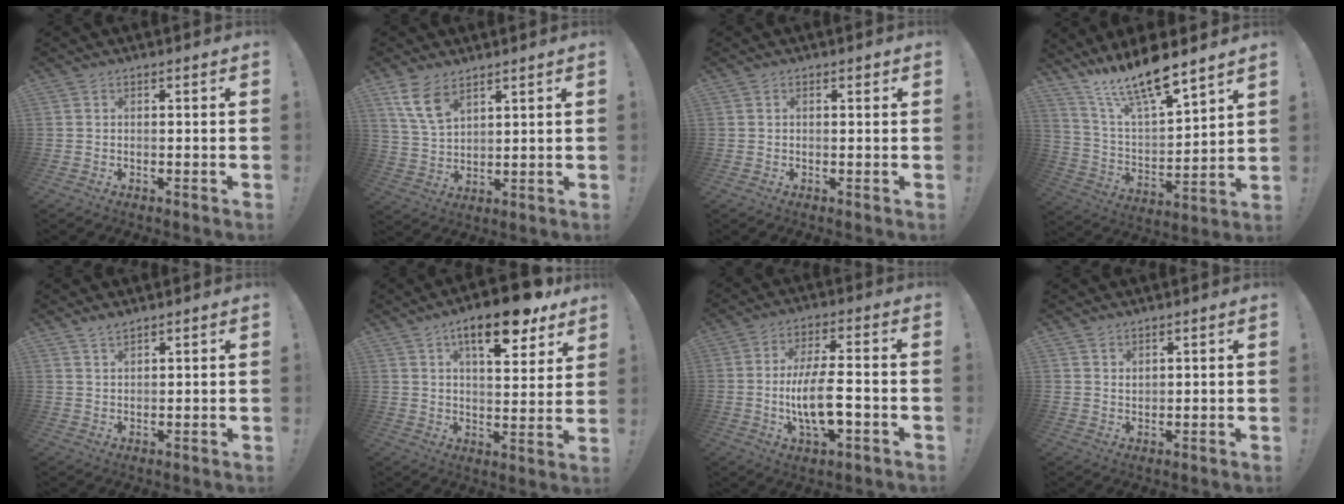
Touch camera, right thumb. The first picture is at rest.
{"total": 8.8, "force": [5.6, 4.2, 5.2], "torque": [-0.092, -0.022, 0.109]}
{"total": 0.6, "force": [0.4, 0.4, 0.3], "torque": [0.001, -0.001, 0.005]}
{"total": 14.3, "force": [12.2, 2.3, 7.1], "torque": [-0.136, -0.099, 0.213]}
{"total": 2.5, "force": [2.3, 0.4, 1.0], "torque": [-0.018, -0.014, 0.041]}
{"total": 15.1, "force": [9.4, 4.6, 10.9], "torque": [-0.163, -0.052, 0.151]}
{"total": 12.1, "force": [-2.1, 3.9, 11.3], "torque": [-0.202, -0.005, -0.045]}
{"total": 2.0, "force": [1.6, 0.8, 0.7], "torque": [-0.004, -0.011, 0.029]}